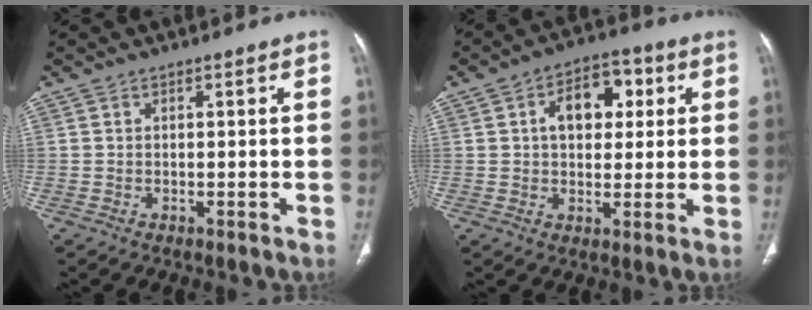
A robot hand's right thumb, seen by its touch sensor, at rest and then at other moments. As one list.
[{"total": 10.5, "force": [2.7, 6.9, 7.4], "torque": [-0.076, 0.013, 0.035]}]